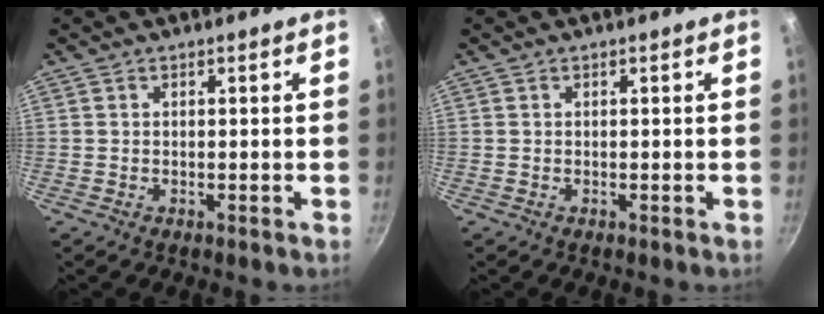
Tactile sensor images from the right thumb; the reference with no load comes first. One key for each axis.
{"total": 0.0}